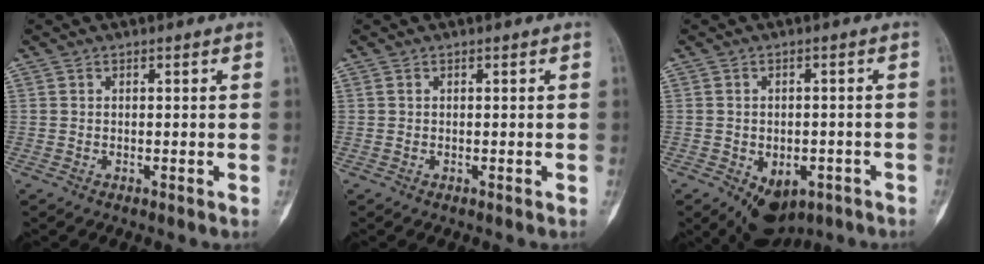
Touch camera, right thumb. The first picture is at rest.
{"total": 0.0}
{"total": 8.4, "force": [-4.4, 5.4, 4.7], "torque": [-0.046, 0.017, -0.051]}